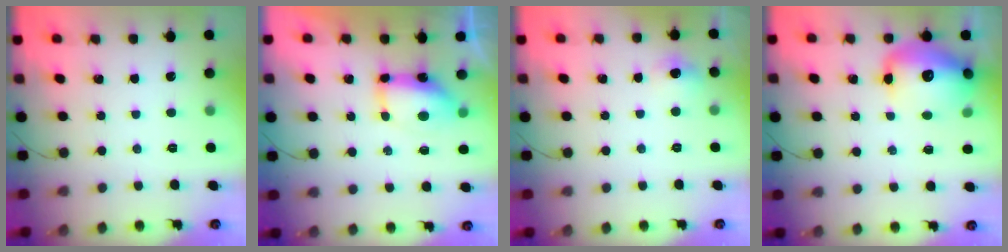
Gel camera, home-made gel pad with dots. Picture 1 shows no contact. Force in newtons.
{"total": 8.0, "press": 8.0, "slide": 0.8}
{"total": 5.1, "press": 4.6, "slide": 2.1}
{"total": 15.8, "press": 15.2, "slide": 4.3}